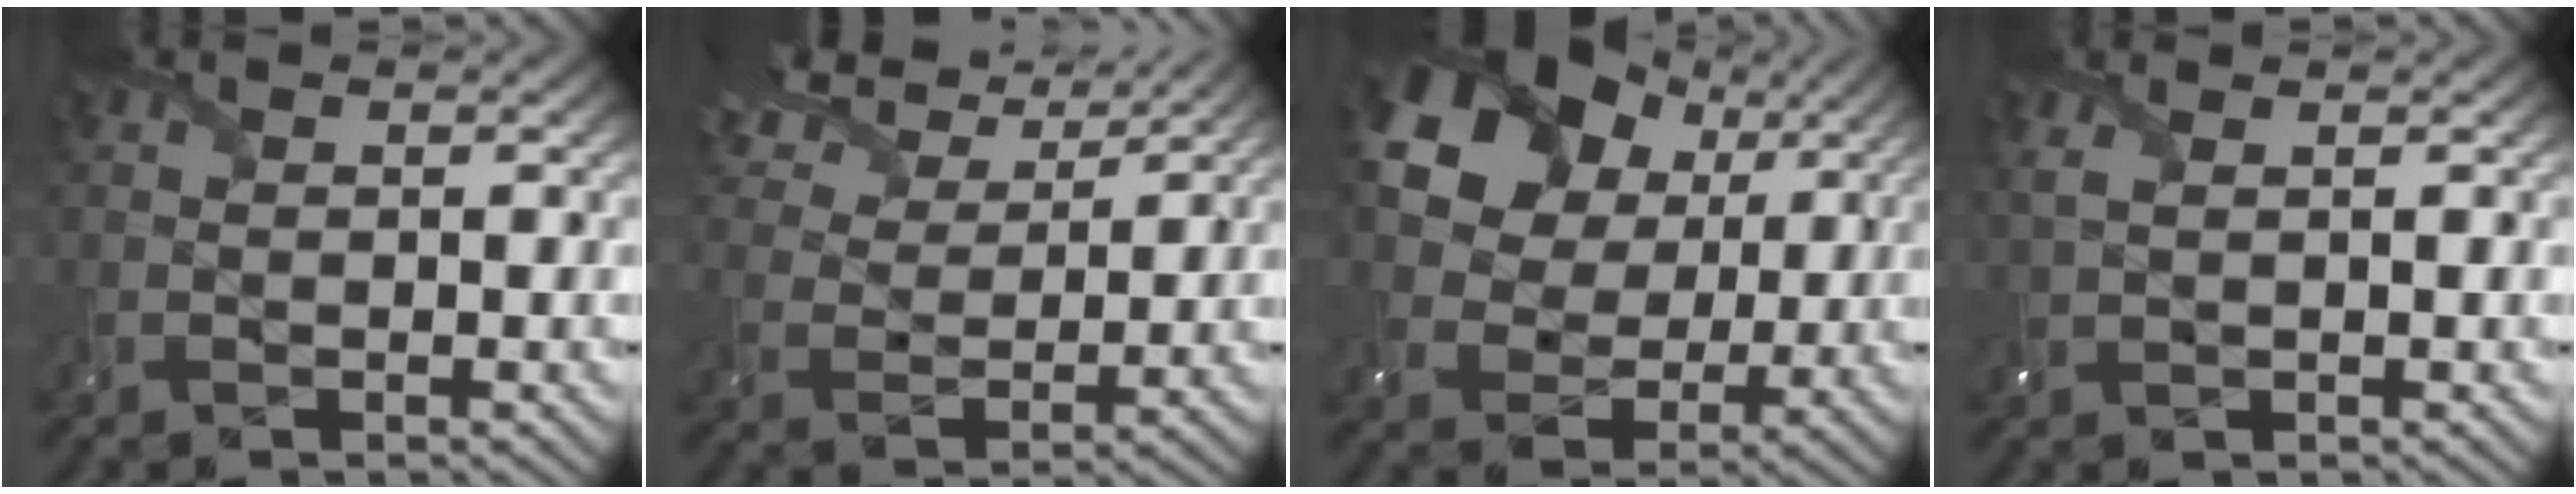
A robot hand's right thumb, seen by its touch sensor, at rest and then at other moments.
{"total": 12.0, "force": [9.1, 4.5, 6.4], "torque": [-0.187, 0.021, 0.146]}
{"total": 16.6, "force": [7.9, 12.1, 8.2], "torque": [-0.202, 0.055, 0.144]}
{"total": 1.8, "force": [1.0, 0.5, 1.3], "torque": [-0.040, 0.005, 0.024]}